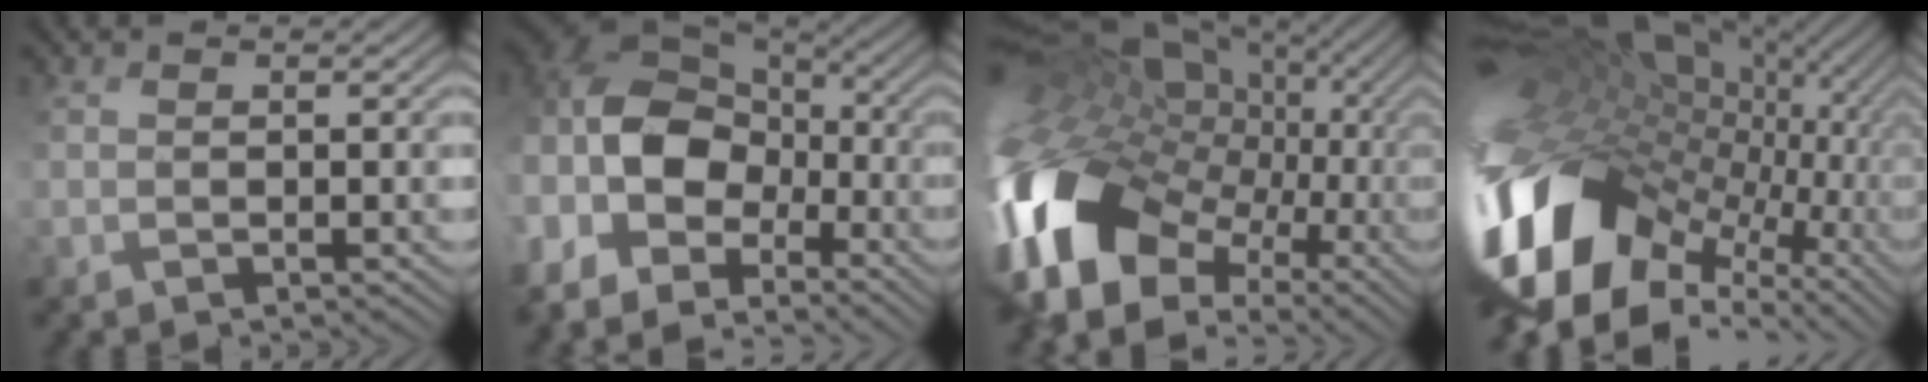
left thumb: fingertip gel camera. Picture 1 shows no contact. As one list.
[{"total": 13.6, "force": [-4.8, 8.5, 9.5], "torque": [-0.217, -0.010, -0.105]}, {"total": 19.1, "force": [-3.1, 13.1, 13.5], "torque": [-0.314, -0.013, -0.052]}, {"total": 19.2, "force": [-1.0, 13.3, 13.9], "torque": [-0.306, -0.025, -0.005]}]